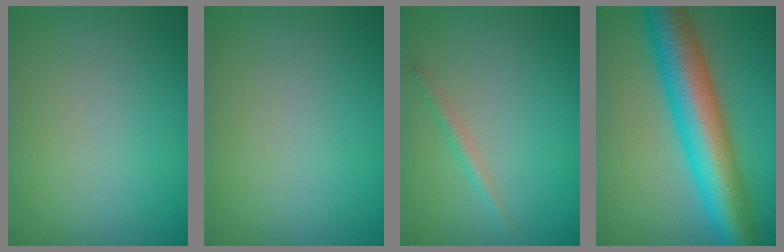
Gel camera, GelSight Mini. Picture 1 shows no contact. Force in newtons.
{"total": 0.0}
{"total": 1.2, "press": 1.1, "slide": 0.0}
{"total": 10.8, "press": 10.8, "slide": 0.2}